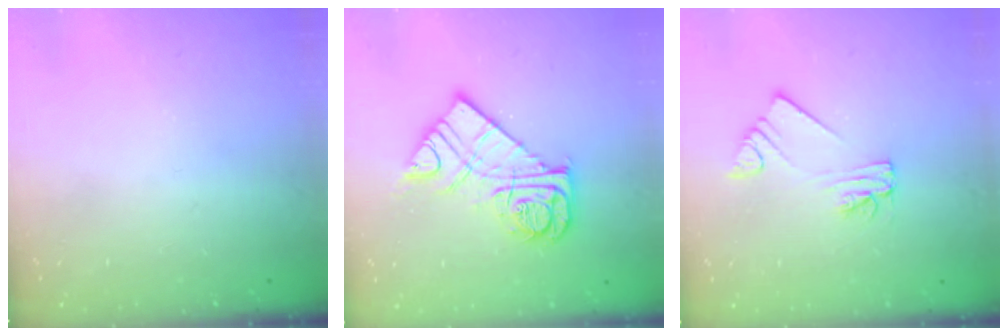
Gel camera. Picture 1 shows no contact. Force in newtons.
{"total": 13.9, "press": 13.8, "slide": 1.5}
{"total": 2.2, "press": 2.2, "slide": 0.1}